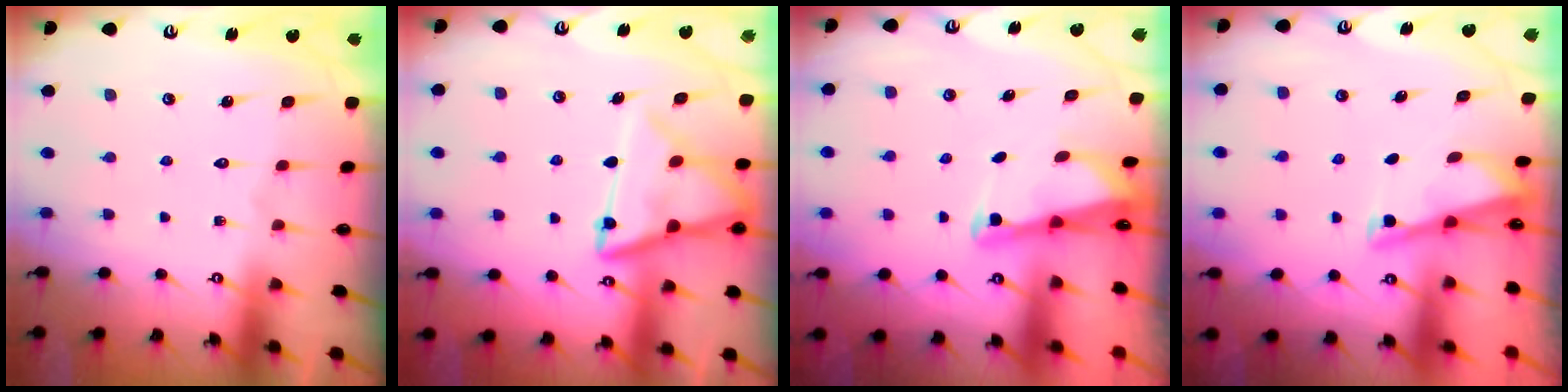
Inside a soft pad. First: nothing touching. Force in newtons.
{"total": 14.6, "press": 14.5, "slide": 1.5}
{"total": 2.6, "press": 2.6, "slide": 0.2}
{"total": 2.9, "press": 2.9, "slide": 0.2}